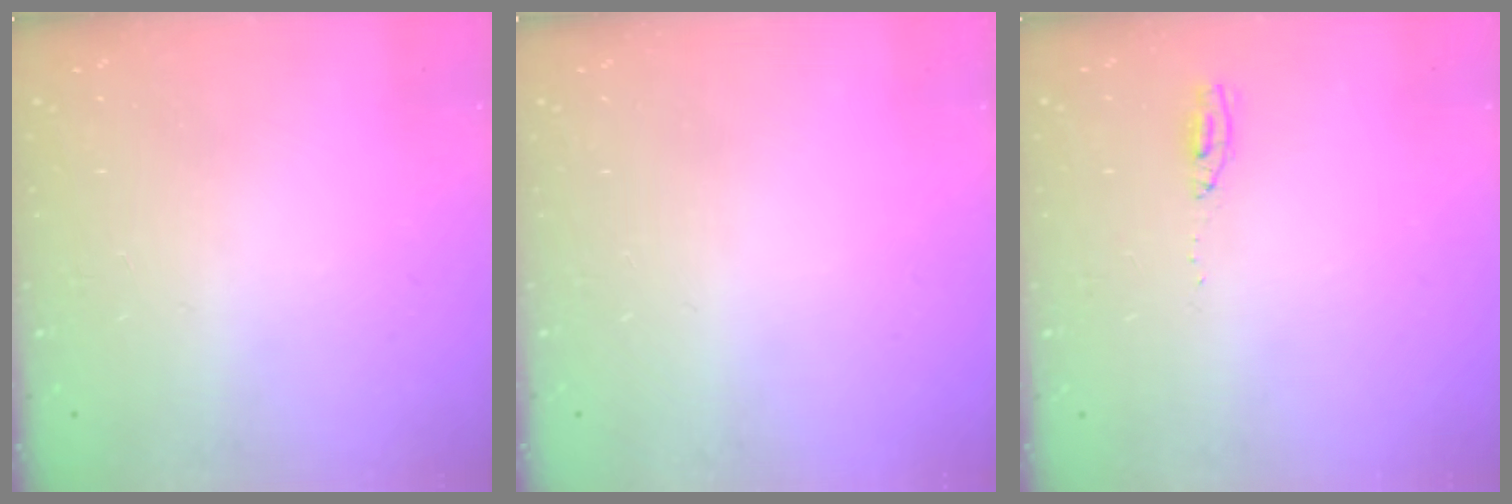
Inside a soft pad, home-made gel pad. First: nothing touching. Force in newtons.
{"total": 0.0}
{"total": 3.6, "press": 3.5, "slide": 1.1}